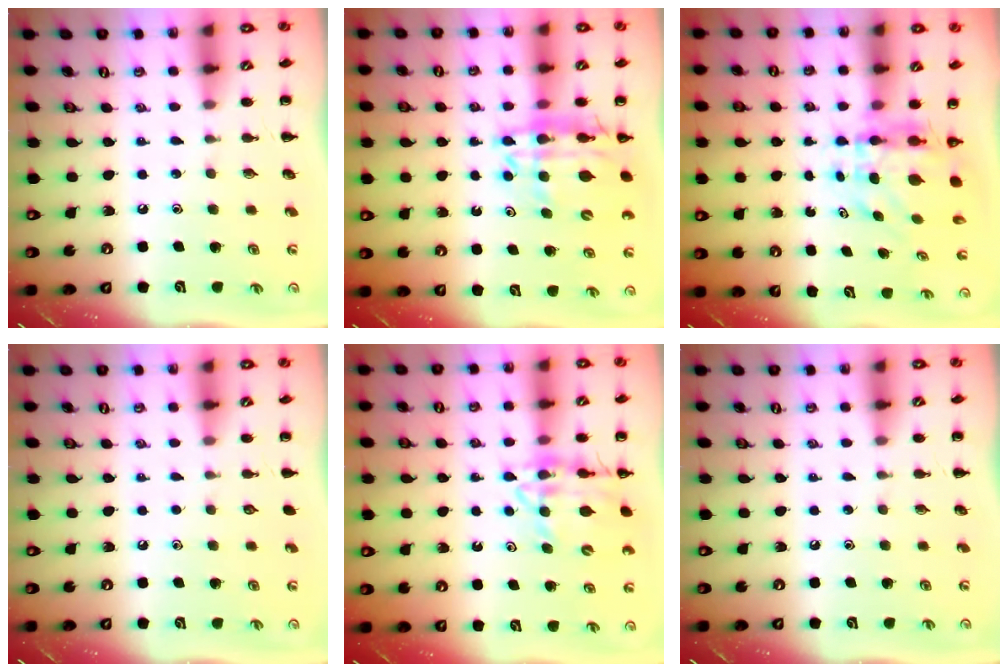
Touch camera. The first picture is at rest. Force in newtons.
{"total": 15.2, "press": 14.7, "slide": 3.9}
{"total": 6.0, "press": 5.8, "slide": 1.4}
{"total": 0.0}
{"total": 12.8, "press": 12.3, "slide": 3.2}
{"total": 0.0}